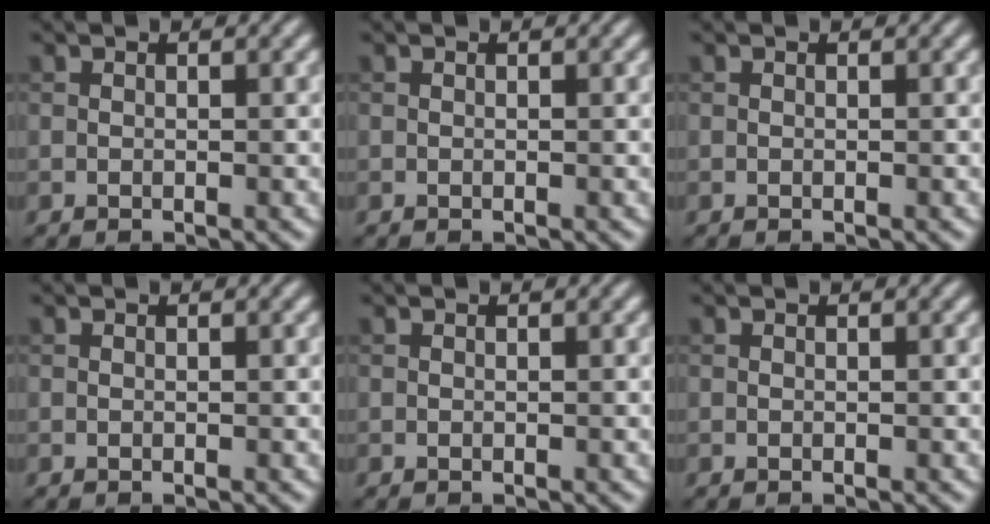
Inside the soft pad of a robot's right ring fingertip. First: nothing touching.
{"total": 0.0}
{"total": 0.0}
{"total": 0.0}
{"total": 0.0}
{"total": 0.0}